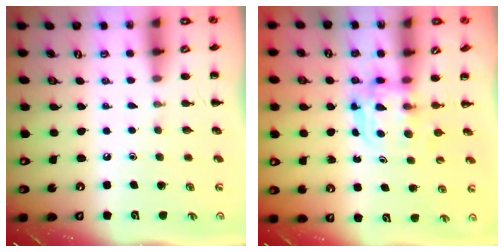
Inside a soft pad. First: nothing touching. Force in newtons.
{"total": 3.7, "press": 3.7, "slide": 0.2}